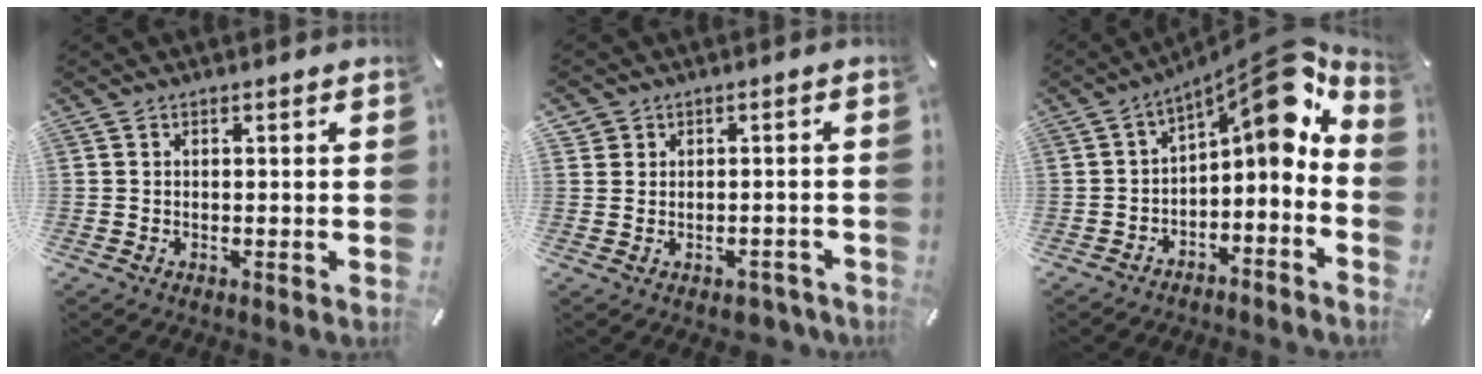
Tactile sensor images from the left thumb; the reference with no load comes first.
{"total": 3.6, "force": [-0.9, 3.4, 0.8], "torque": [-0.008, 0.011, -0.015]}
{"total": 12.1, "force": [6.1, 5.1, 9.1], "torque": [-0.120, -0.059, 0.097]}